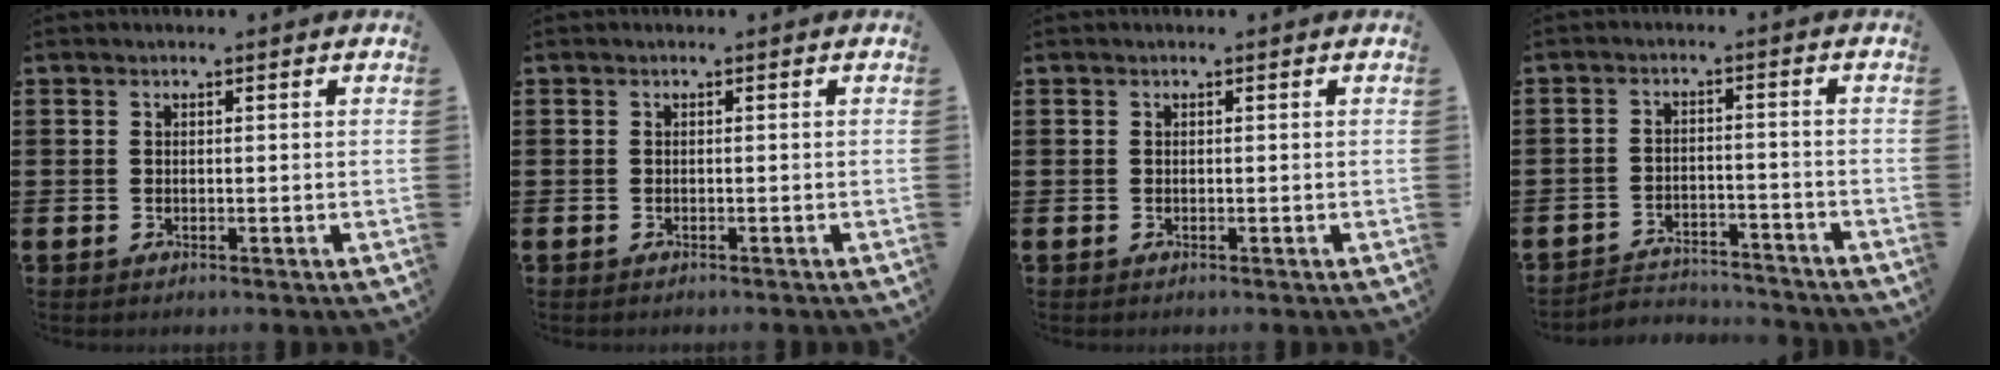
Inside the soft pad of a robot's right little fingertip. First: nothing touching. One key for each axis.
{"total": 0.0}
{"total": 0.0}
{"total": 3.3, "fx": -3.3, "fy": 0.5, "fz": 0.1, "tx": -0.008, "ty": 0.006, "tz": -0.071}